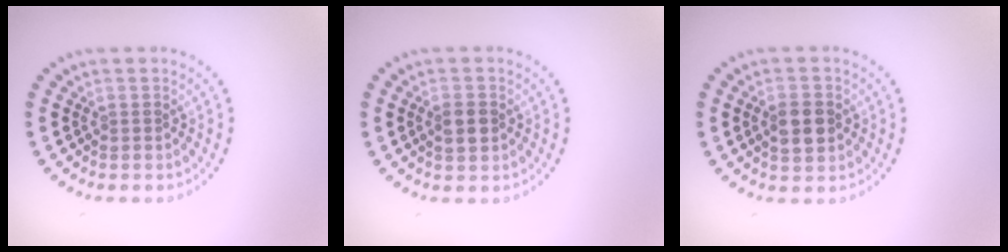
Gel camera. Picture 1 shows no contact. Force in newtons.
{"total": 2.1, "press": 2.1, "slide": 0.0}
{"total": 3.4, "press": 3.4, "slide": 0.1}